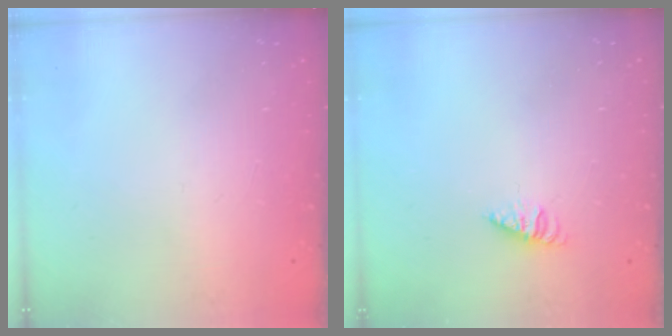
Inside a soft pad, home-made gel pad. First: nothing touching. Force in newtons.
{"total": 1.3, "press": 1.3, "slide": 0.2}